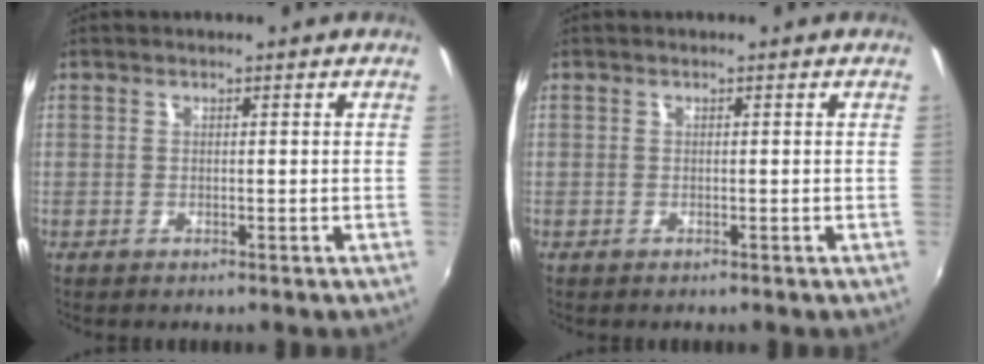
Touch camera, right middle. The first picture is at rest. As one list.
[{"total": 0.0}]